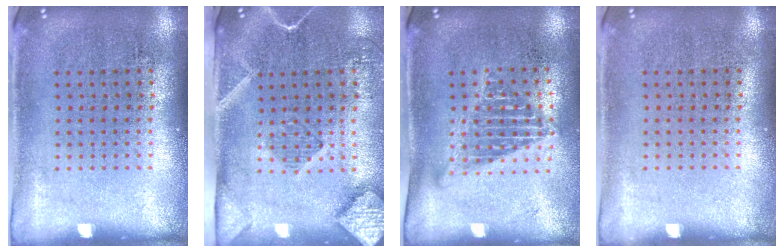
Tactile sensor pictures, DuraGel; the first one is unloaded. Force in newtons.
{"total": 2.7, "press": 2.0, "slide": 1.8}
{"total": 1.4, "press": 1.2, "slide": 0.8}
{"total": 0.0}